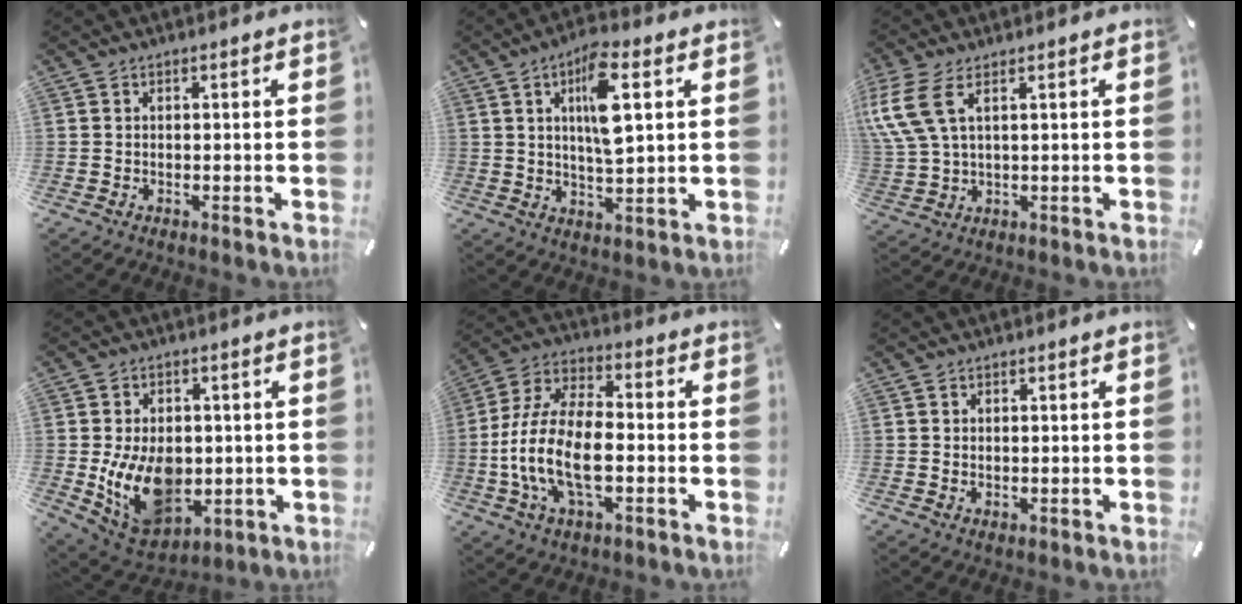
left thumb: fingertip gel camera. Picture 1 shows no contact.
{"total": 11.2, "force": [3.7, 3.7, 10.0], "torque": [-0.171, -0.008, 0.053]}
{"total": 8.1, "force": [3.7, 3.9, 6.1], "torque": [-0.152, -0.007, 0.068]}
{"total": 14.4, "force": [-1.6, 10.5, 9.8], "torque": [-0.199, -0.001, -0.025]}
{"total": 15.7, "force": [-4.1, 8.5, 12.5], "torque": [-0.269, 0.004, -0.075]}
{"total": 0.8, "force": [0.6, 0.5, 0.0], "torque": [0.000, 0.003, 0.011]}